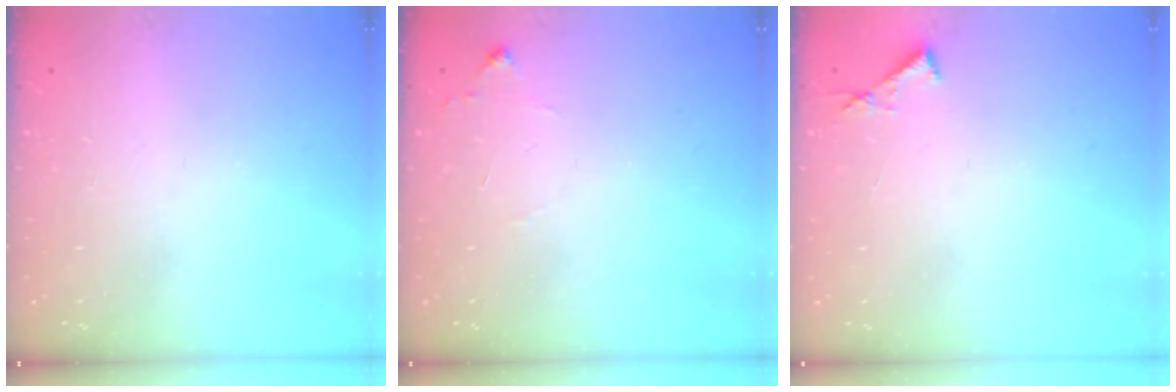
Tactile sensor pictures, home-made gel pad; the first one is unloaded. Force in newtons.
{"total": 6.7, "press": 6.7, "slide": 0.9}
{"total": 3.8, "press": 3.8, "slide": 0.3}